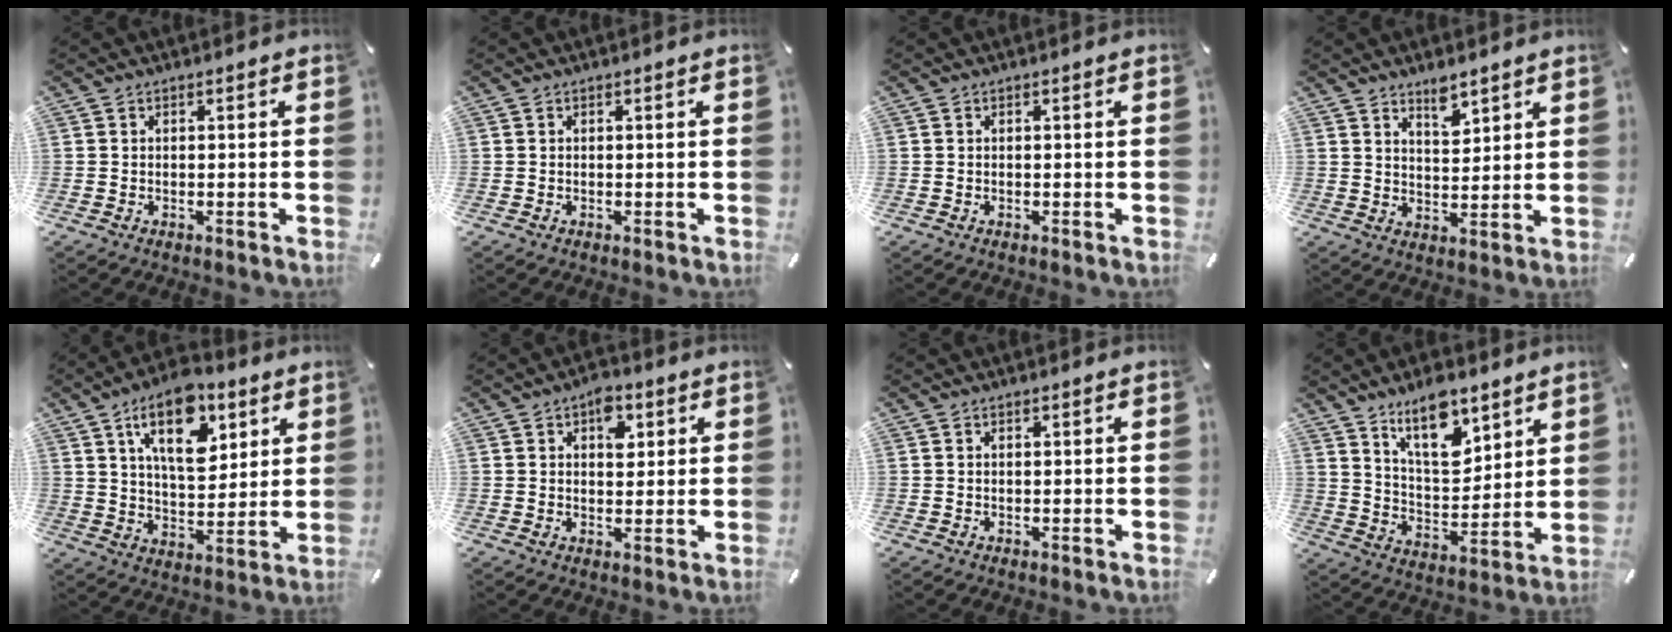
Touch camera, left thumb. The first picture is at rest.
{"total": 0.0}
{"total": 0.0}
{"total": 5.2, "force": [4.4, 2.2, 1.8], "torque": [-0.016, -0.031, 0.075]}
{"total": 15.9, "force": [8.2, 8.5, 10.7], "torque": [-0.163, -0.022, 0.141]}
{"total": 6.1, "force": [2.5, 3.9, 3.9], "torque": [-0.038, -0.008, 0.037]}
{"total": 0.0}
{"total": 13.9, "force": [9.7, 6.7, 7.4], "torque": [-0.118, -0.057, 0.175]}